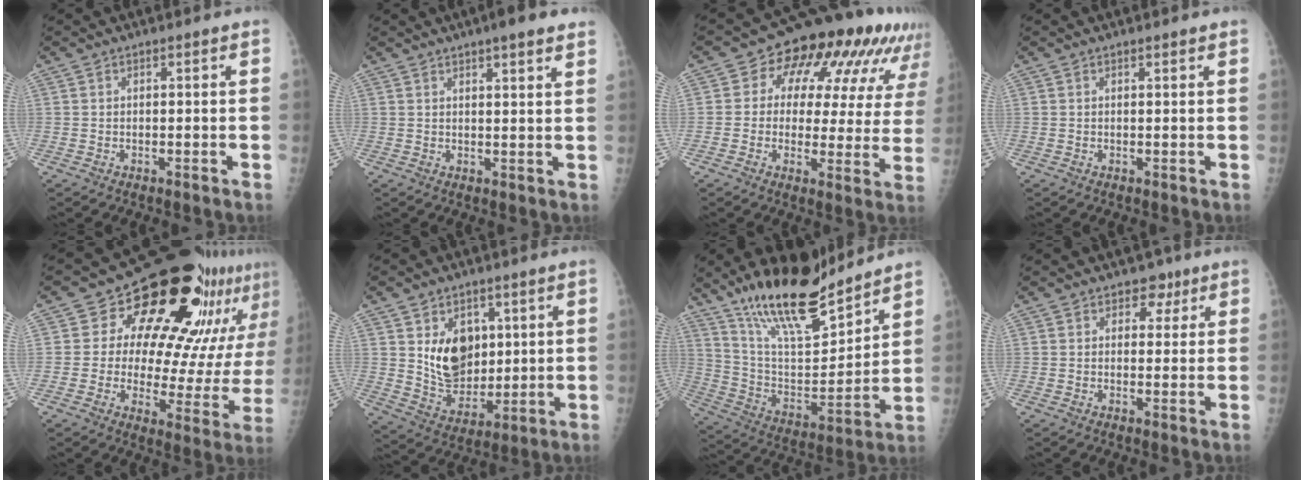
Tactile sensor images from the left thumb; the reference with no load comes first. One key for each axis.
{"total": 7.0, "fx": 4.9, "fy": 1.0, "fz": 4.8, "tx": -0.051, "ty": -0.007, "tz": 0.063}
{"total": 19.2, "fx": 8.8, "fy": 10.5, "fz": 13.4, "tx": -0.139, "ty": 0.006, "tz": 0.106}
{"total": 0.8, "fx": 0.7, "fy": 0.0, "fz": 0.5, "tx": -0.006, "ty": -0.001, "tz": 0.012}
{"total": 23.8, "fx": 15.0, "fy": 11.8, "fz": 14.3, "tx": -0.159, "ty": -0.065, "tz": 0.188}
{"total": 11.6, "fx": 3.3, "fy": 8.4, "fz": 7.2, "tx": -0.078, "ty": -0.029, "tz": 0.074}
{"total": 20.7, "fx": 16.5, "fy": 5.8, "fz": 11.1, "tx": -0.157, "ty": -0.093, "tz": 0.296}
{"total": 3.5, "fx": 2.0, "fy": 2.6, "fz": 1.3, "tx": 0.010, "ty": -0.008, "tz": 0.024}